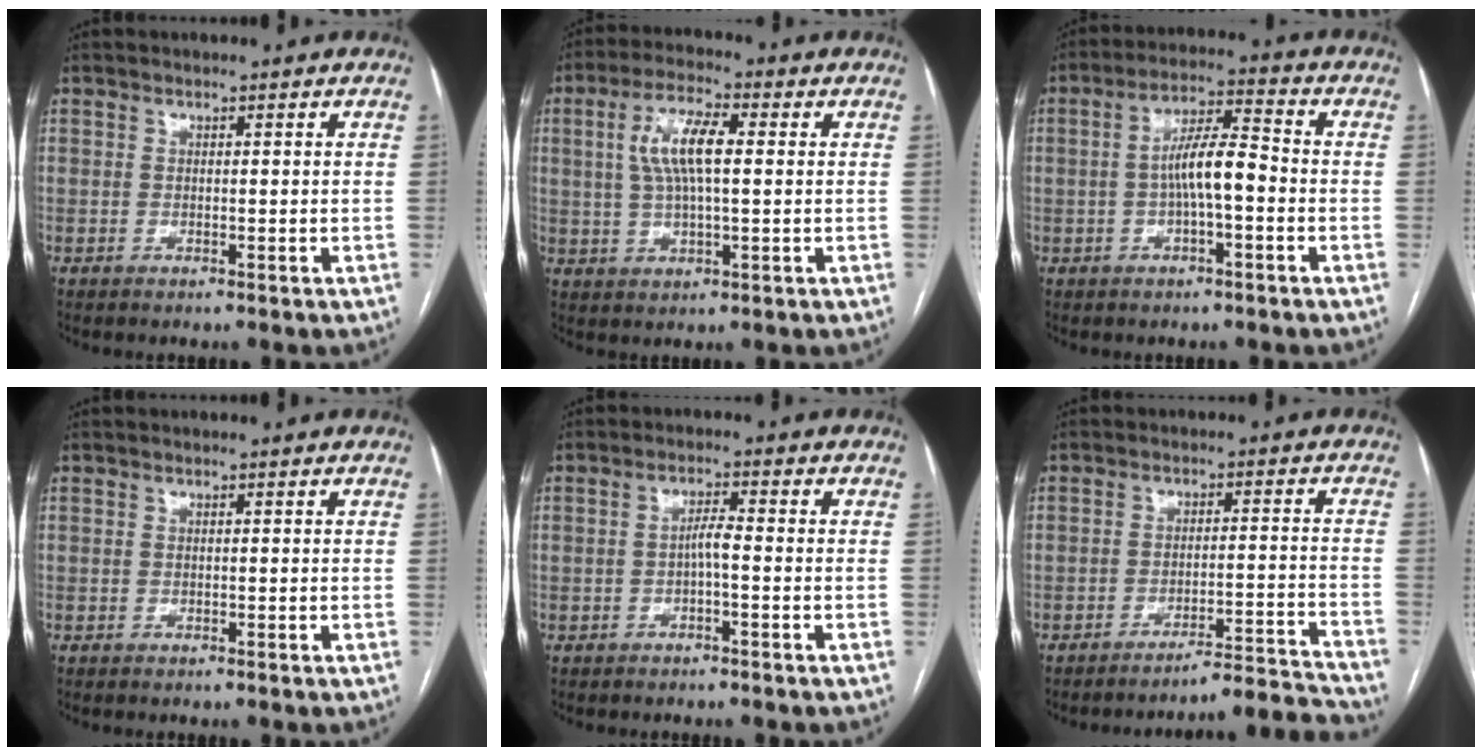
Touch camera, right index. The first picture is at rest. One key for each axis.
{"total": 8.6, "fx": 1.4, "fy": 2.5, "fz": 8.1, "tx": -0.165, "ty": 0.017, "tz": 0.029}
{"total": 7.7, "fx": -1.1, "fy": 1.7, "fz": 7.4, "tx": -0.139, "ty": 0.023, "tz": -0.021}
{"total": 0.0}
{"total": 2.5, "fx": -0.8, "fy": 0.3, "fz": 2.4, "tx": -0.041, "ty": 0.006, "tz": -0.013}
{"total": 10.4, "fx": -10.2, "fy": -2.0, "fz": 0.4, "tx": 0.017, "ty": 0.022, "tz": -0.147}